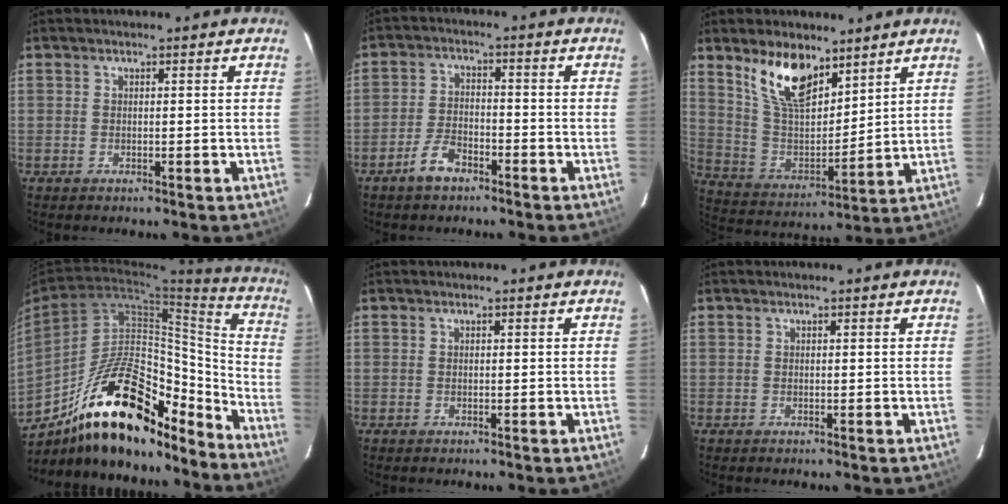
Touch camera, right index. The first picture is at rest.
{"total": 5.5, "force": [-3.9, 2.5, 3.0], "torque": [-0.074, 0.006, -0.072]}
{"total": 13.8, "force": [9.1, 6.2, 8.3], "torque": [-0.160, 0.000, 0.183]}
{"total": 25.6, "force": [-18.0, 10.4, 14.9], "torque": [-0.235, 0.038, -0.261]}
{"total": 0.0}
{"total": 0.0}